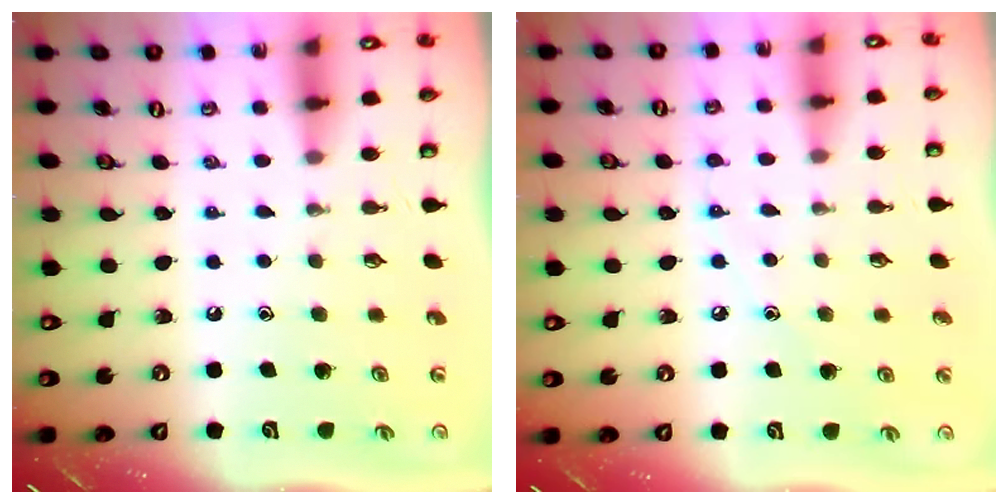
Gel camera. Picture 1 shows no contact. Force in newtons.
{"total": 4.8, "press": 4.8, "slide": 0.6}